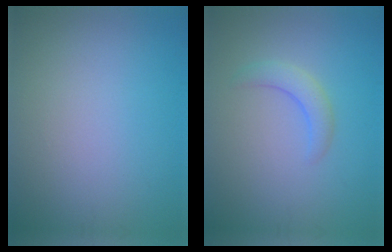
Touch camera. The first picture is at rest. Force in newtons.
{"total": 2.1, "press": 2.1, "slide": 0.3}